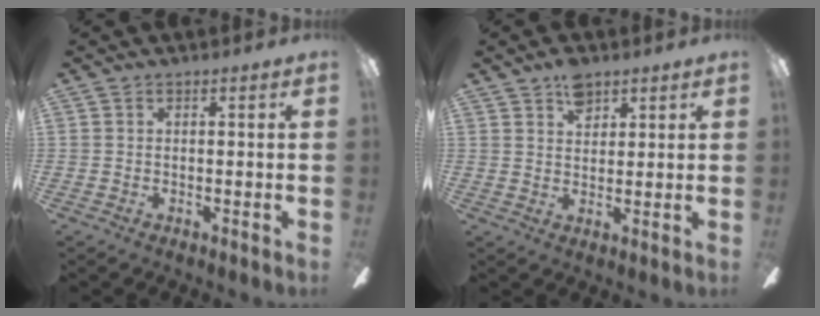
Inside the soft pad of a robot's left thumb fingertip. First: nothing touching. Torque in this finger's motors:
{"motor_torque": [0.94, 0.15, 0.92, -0.43, 0.02]}